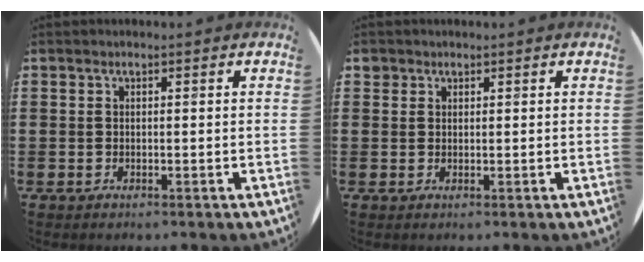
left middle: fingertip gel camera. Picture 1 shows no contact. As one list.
[{"total": 1.2, "force": [1.0, 0.7, 0.0], "torque": [0.007, 0.000, 0.017]}]